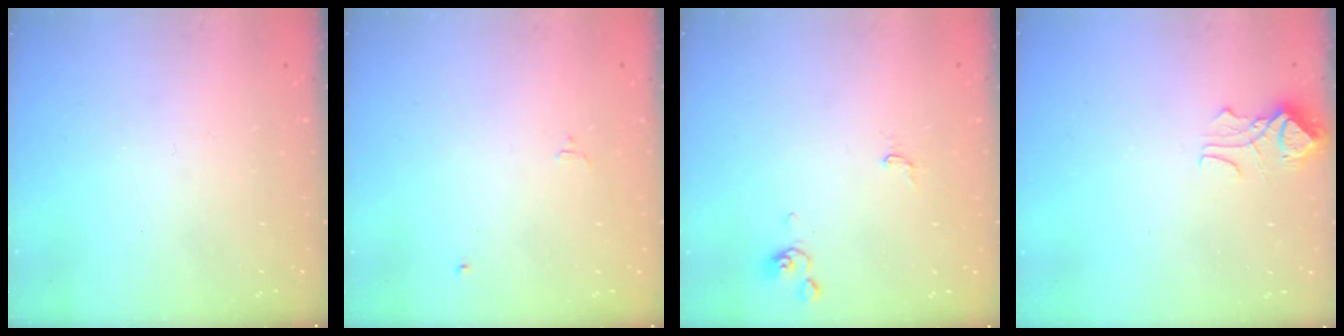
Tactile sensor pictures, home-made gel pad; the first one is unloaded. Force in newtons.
{"total": 1.6, "press": 1.6, "slide": 0.3}
{"total": 2.2, "press": 2.2, "slide": 0.3}
{"total": 2.0, "press": 1.9, "slide": 0.6}